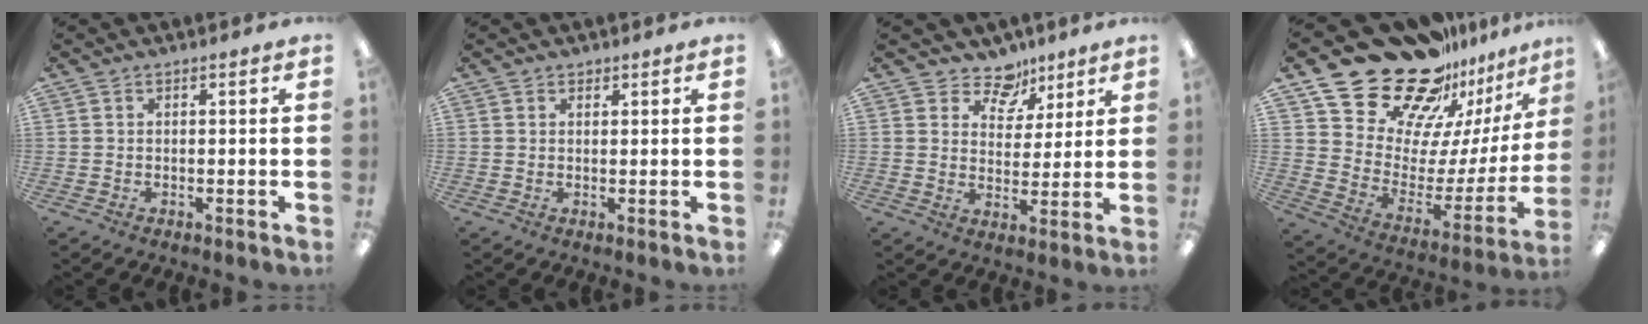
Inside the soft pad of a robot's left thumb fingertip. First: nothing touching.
{"total": 1.1, "force": [0.9, 0.6, 0.0], "torque": [0.007, -0.003, 0.015]}
{"total": 8.7, "force": [6.6, 5.3, 1.8], "torque": [-0.031, -0.048, 0.122]}
{"total": 26.3, "force": [20.7, 12.5, 10.2], "torque": [-0.163, -0.147, 0.381]}